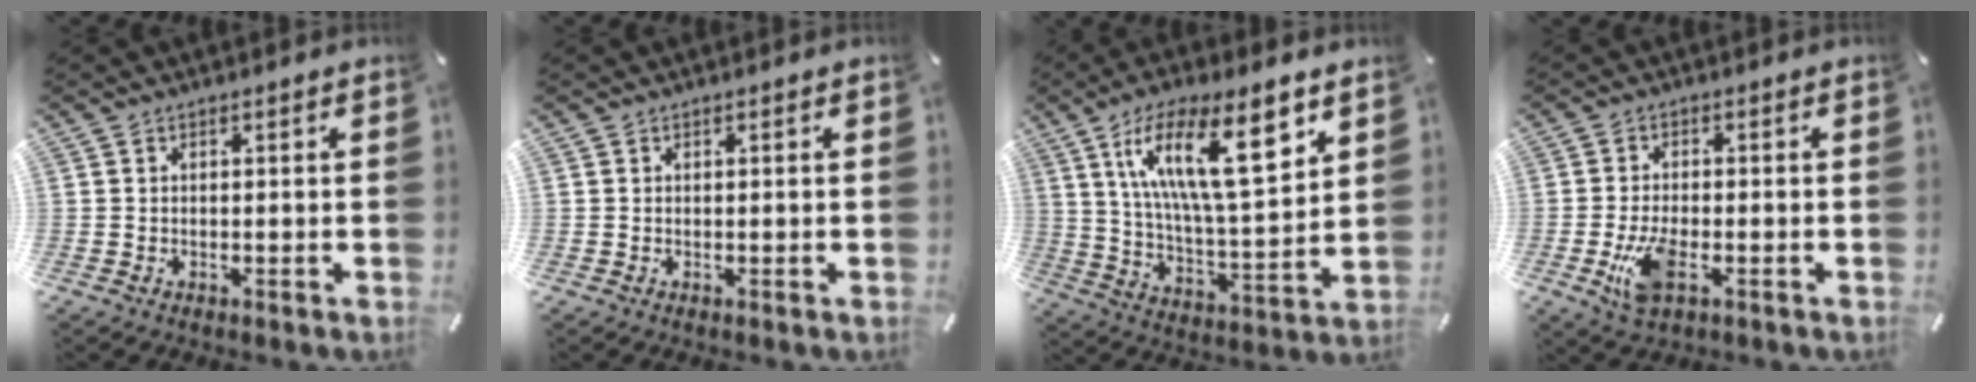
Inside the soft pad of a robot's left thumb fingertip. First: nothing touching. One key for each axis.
{"total": 0.0}
{"total": 20.6, "fx": 10.4, "fy": 7.0, "fz": 16.3, "tx": -0.287, "ty": -0.035, "tz": 0.166}
{"total": 7.3, "fx": -2.4, "fy": 3.5, "fz": 5.9, "tx": -0.134, "ty": -0.004, "tz": -0.041}